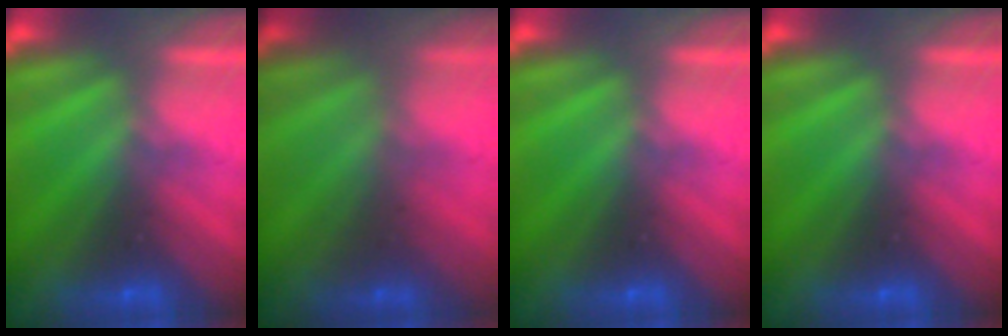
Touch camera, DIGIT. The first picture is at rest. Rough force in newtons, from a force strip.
{"total": 1.8}
{"total": 0.0}
{"total": 0.0}